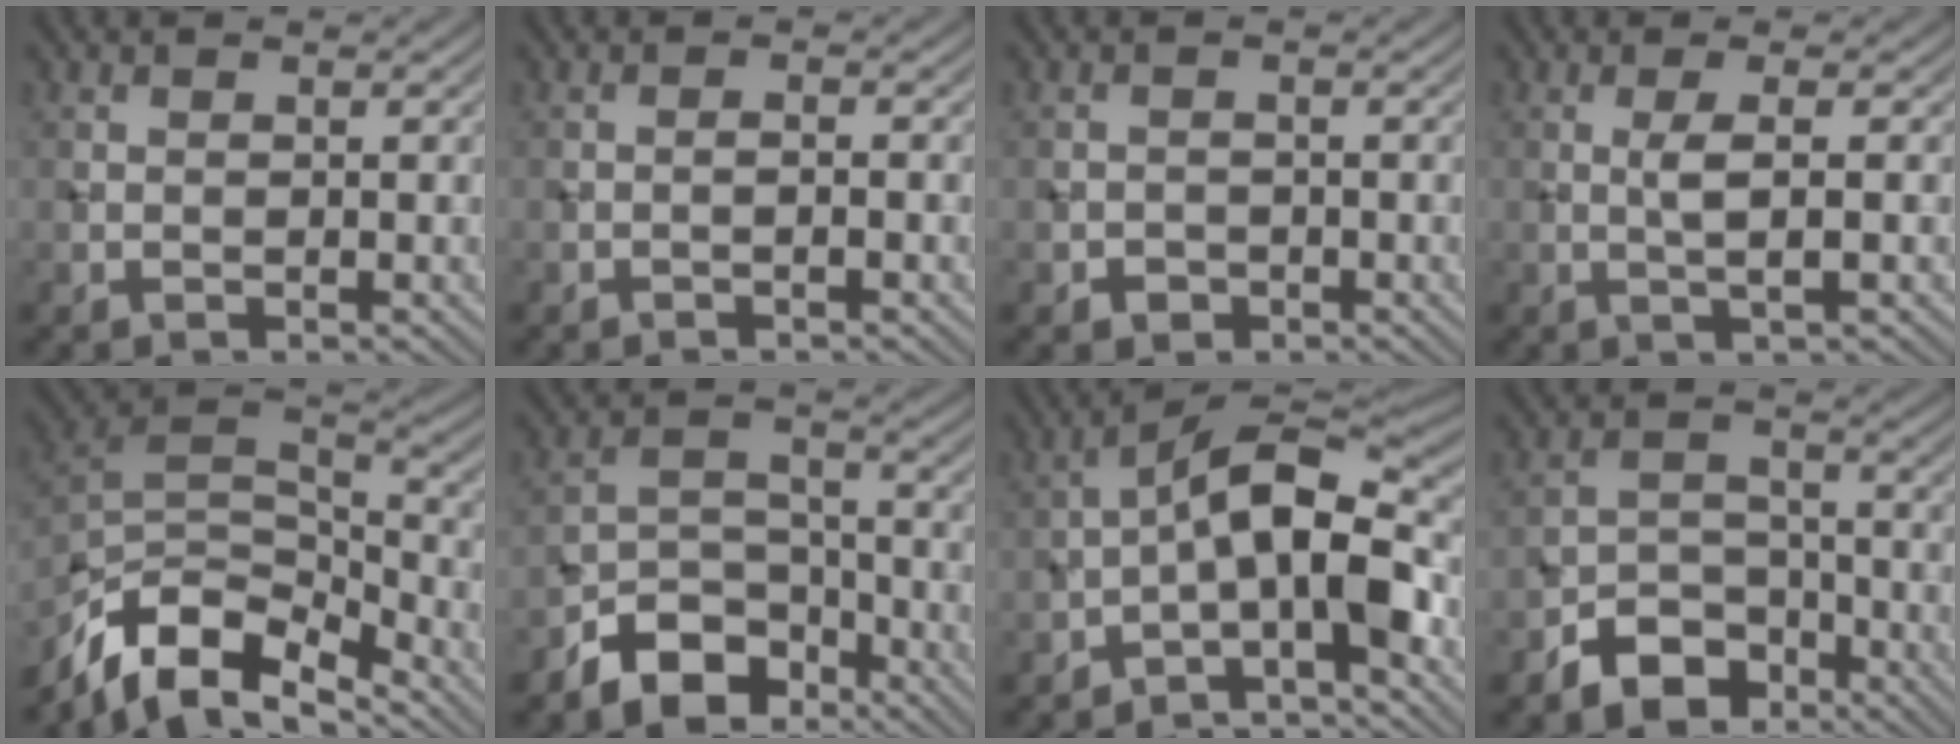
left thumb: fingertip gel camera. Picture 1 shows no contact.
{"total": 1.1, "force": [-0.6, 0.0, 0.9], "torque": [-0.014, 0.006, -0.014]}
{"total": 1.5, "force": [-0.9, 1.1, 0.5], "torque": [-0.004, -0.001, -0.019]}
{"total": 2.8, "force": [0.2, 0.2, 2.8], "torque": [-0.051, 0.005, -0.002]}
{"total": 12.0, "force": [-8.3, 5.0, 7.1], "torque": [-0.149, -0.008, -0.152]}
{"total": 8.4, "force": [-5.9, 4.7, 3.8], "torque": [-0.065, -0.005, -0.121]}
{"total": 10.5, "force": [-3.5, 3.5, 9.3], "torque": [-0.141, 0.013, -0.075]}
{"total": 6.8, "force": [-4.7, 4.1, 2.9], "torque": [-0.053, -0.001, -0.097]}